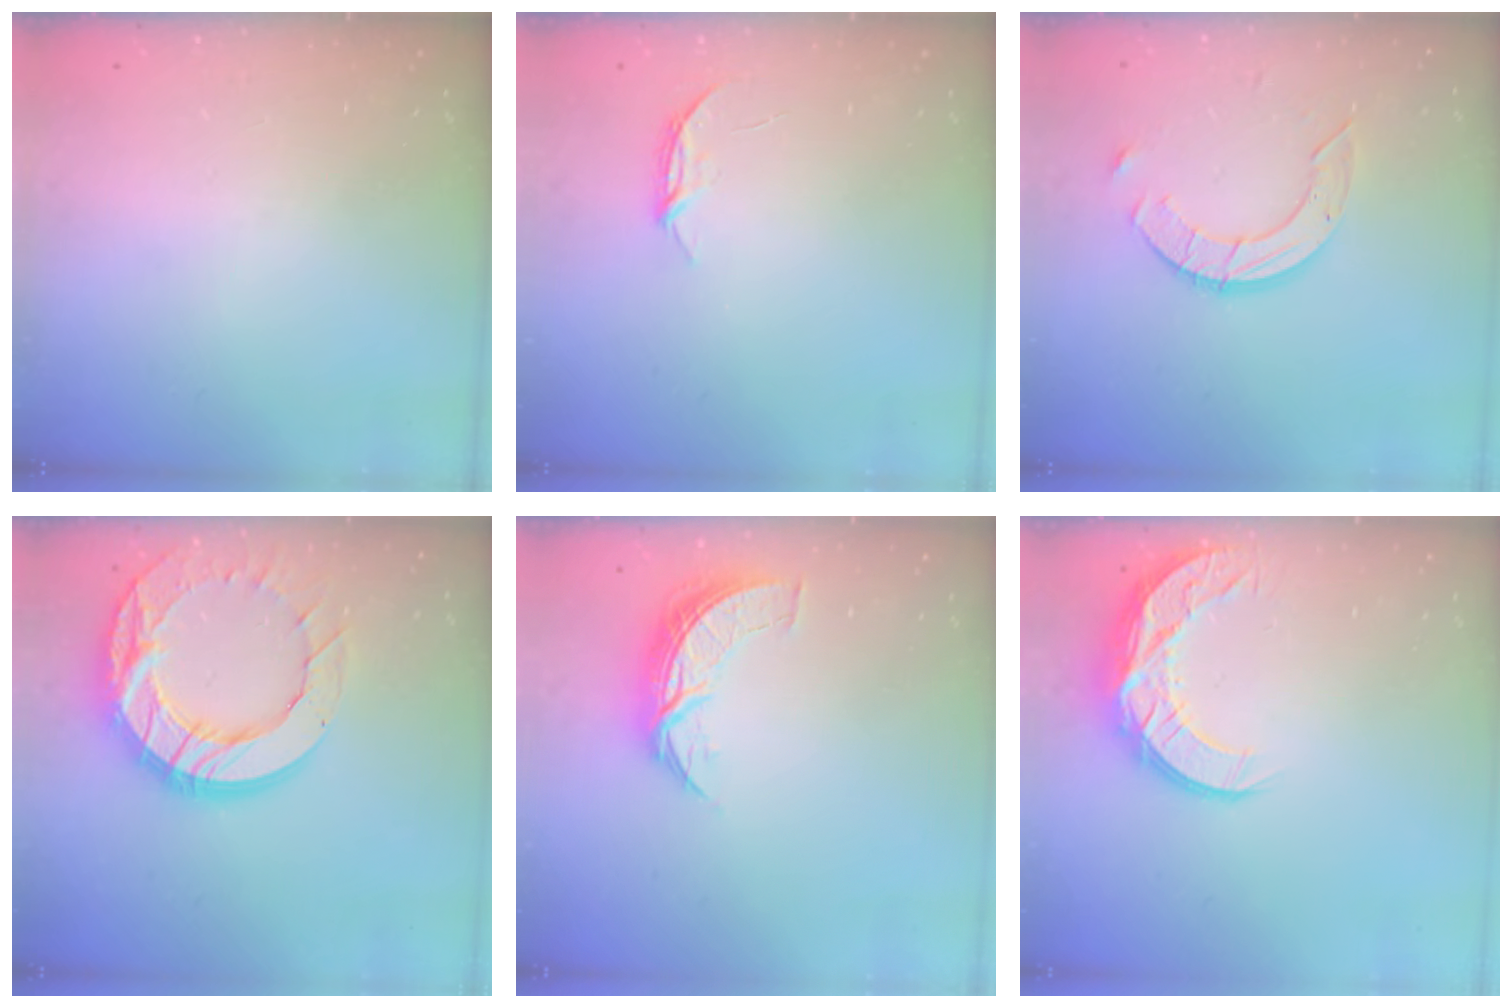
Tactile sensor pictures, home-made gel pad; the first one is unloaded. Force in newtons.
{"total": 3.8, "press": 3.8, "slide": 0.5}
{"total": 9.0, "press": 9.0, "slide": 0.7}
{"total": 20.9, "press": 20.8, "slide": 1.9}
{"total": 8.0, "press": 8.0, "slide": 0.3}
{"total": 11.3, "press": 11.3, "slide": 0.7}